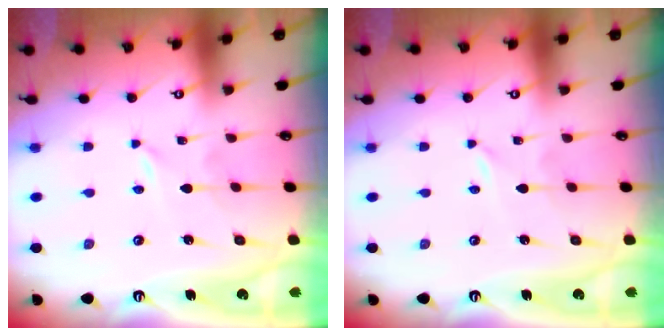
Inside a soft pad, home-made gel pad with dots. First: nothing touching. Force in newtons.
{"total": 0.0}